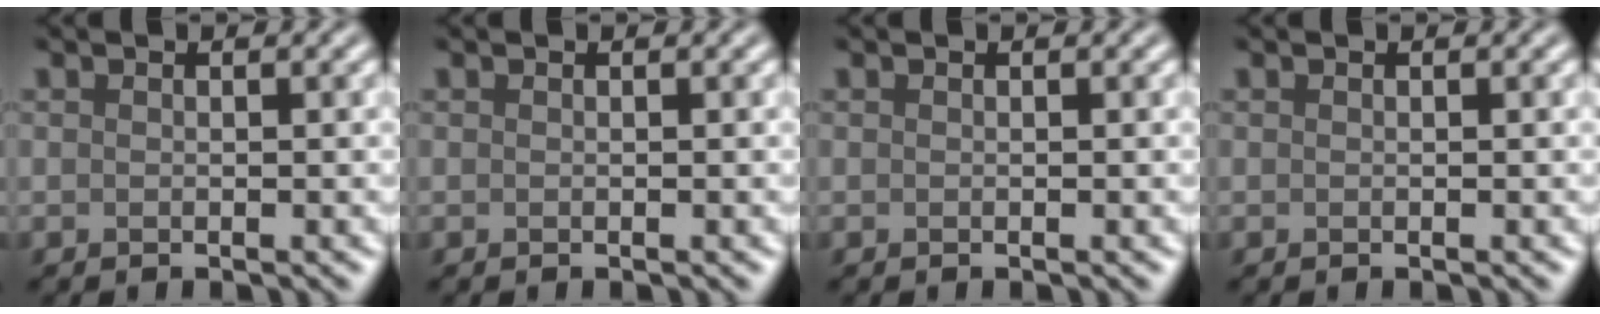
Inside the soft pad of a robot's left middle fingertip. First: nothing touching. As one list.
[{"total": 0.0}, {"total": 0.0}, {"total": 0.0}]